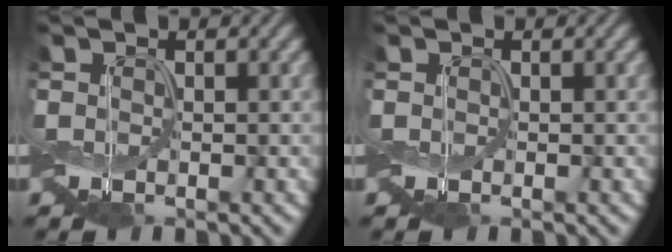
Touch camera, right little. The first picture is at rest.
{"total": 0.0}